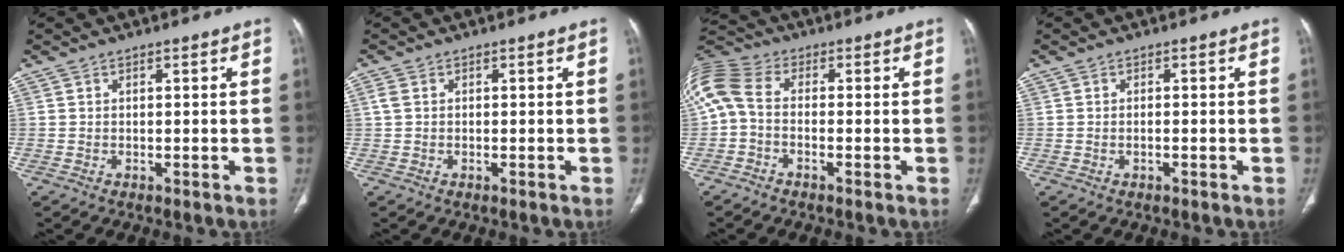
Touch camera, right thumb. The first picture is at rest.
{"total": 1.5, "force": [0.2, 1.1, 0.9], "torque": [-0.029, 0.001, 0.002]}
{"total": 10.9, "force": [-0.9, 7.2, 8.1], "torque": [-0.193, 0.033, -0.025]}
{"total": 0.7, "force": [-0.3, 0.2, 0.6], "torque": [-0.016, 0.005, -0.005]}